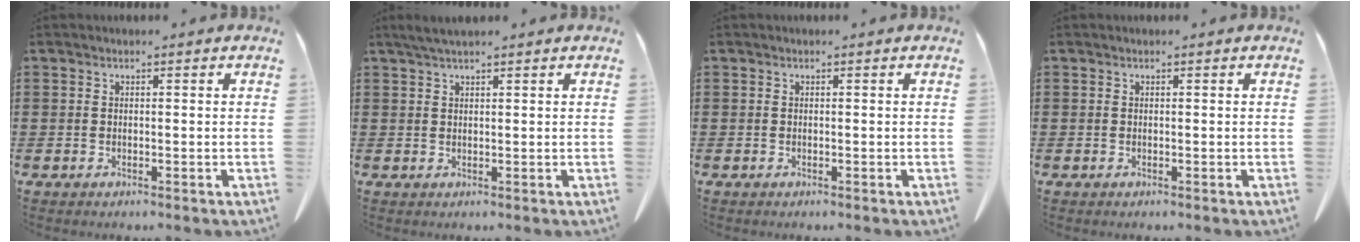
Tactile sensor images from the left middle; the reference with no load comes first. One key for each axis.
{"total": 2.0, "fx": 1.6, "fy": 0.1, "fz": 1.3, "tx": -0.027, "ty": -0.001, "tz": 0.030}
{"total": 0.0}
{"total": 0.0}